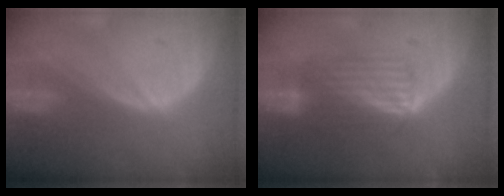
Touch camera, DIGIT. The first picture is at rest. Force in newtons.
{"total": 6.7, "press": 6.1, "slide": 2.8}